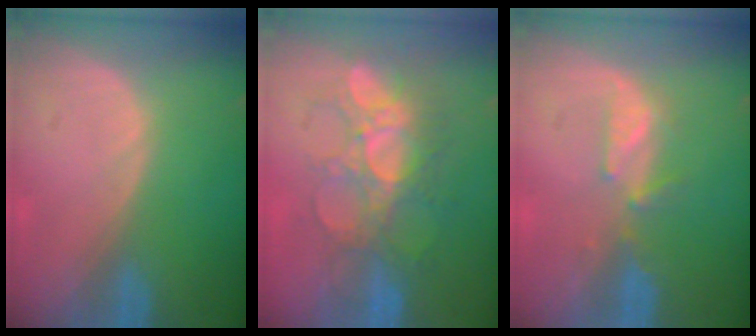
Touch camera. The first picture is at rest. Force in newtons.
{"total": 9.2, "press": 8.6, "slide": 3.4}
{"total": 3.1, "press": 3.0, "slide": 0.3}